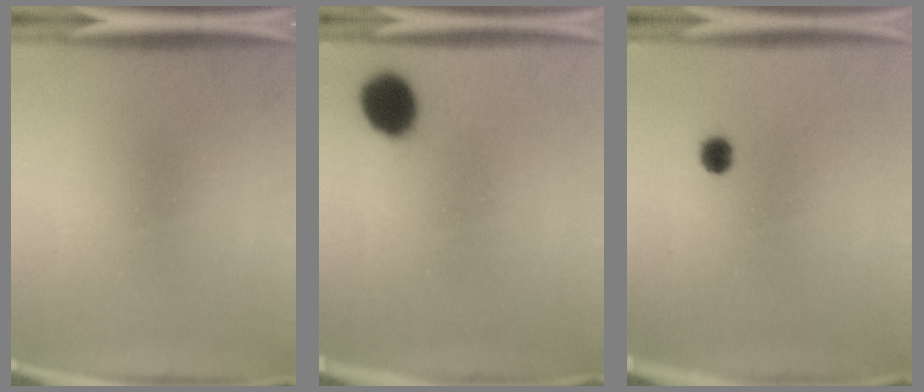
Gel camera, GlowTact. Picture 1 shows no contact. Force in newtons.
{"total": 8.6}
{"total": 1.9}